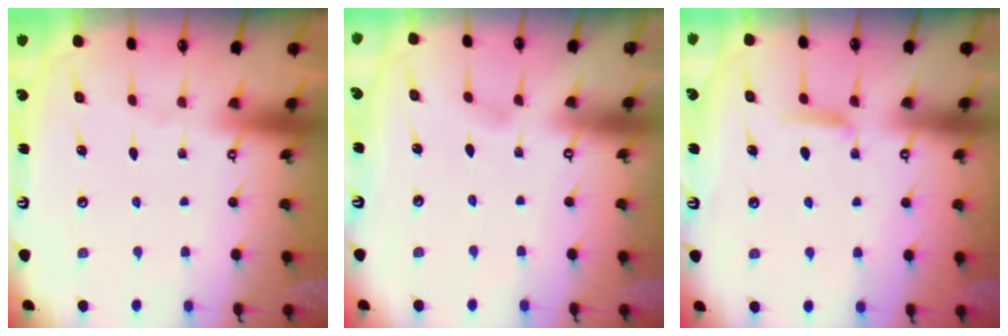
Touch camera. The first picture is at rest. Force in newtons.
{"total": 2.2, "press": 2.2, "slide": 0.3}
{"total": 5.8, "press": 5.8, "slide": 0.6}